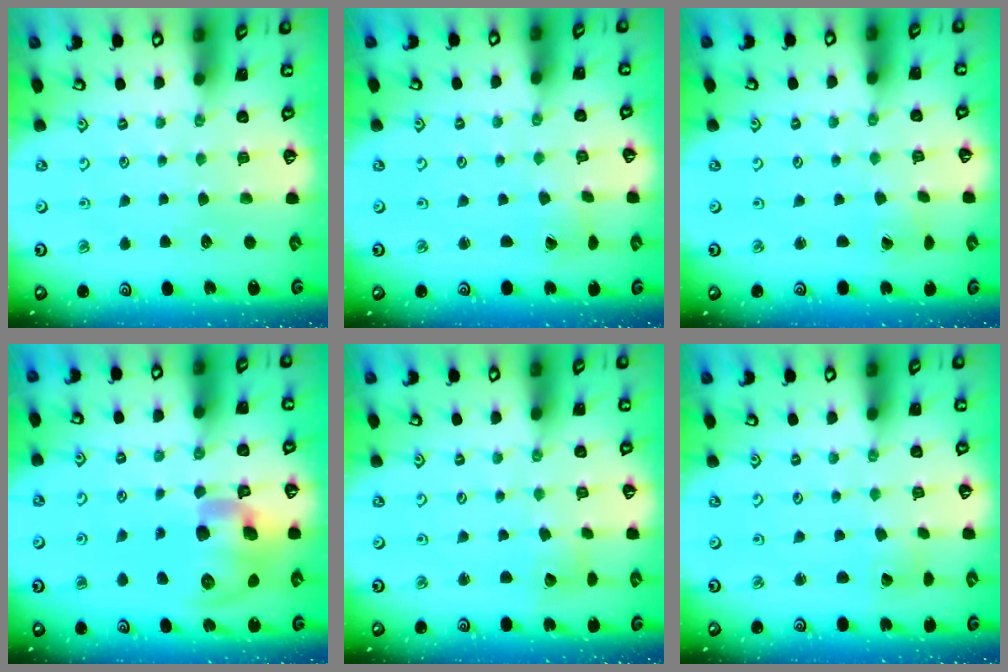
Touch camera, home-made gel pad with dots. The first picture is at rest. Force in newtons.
{"total": 0.0}
{"total": 0.0}
{"total": 16.5, "press": 16.3, "slide": 2.6}
{"total": 2.4, "press": 2.4, "slide": 0.3}
{"total": 2.0, "press": 2.0, "slide": 0.1}